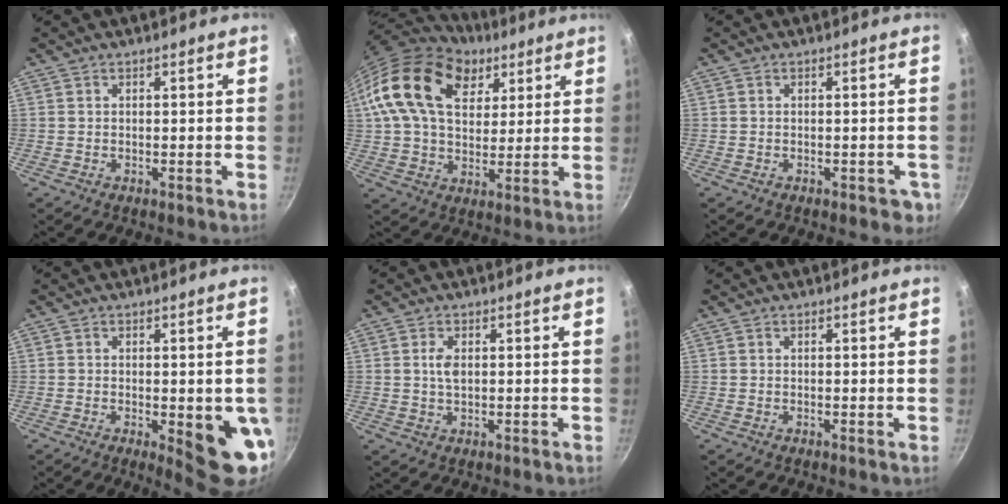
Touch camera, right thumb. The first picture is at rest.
{"total": 20.2, "force": [9.0, 13.0, 12.5], "torque": [-0.198, -0.012, 0.154]}
{"total": 3.0, "force": [-1.2, 1.9, 2.0], "torque": [-0.001, 0.013, -0.005]}
{"total": 10.6, "force": [-2.2, 3.3, 9.8], "torque": [-0.096, -0.007, -0.019]}
{"total": 2.7, "force": [0.5, 1.5, 2.3], "torque": [-0.042, 0.000, 0.010]}
{"total": 0.0}